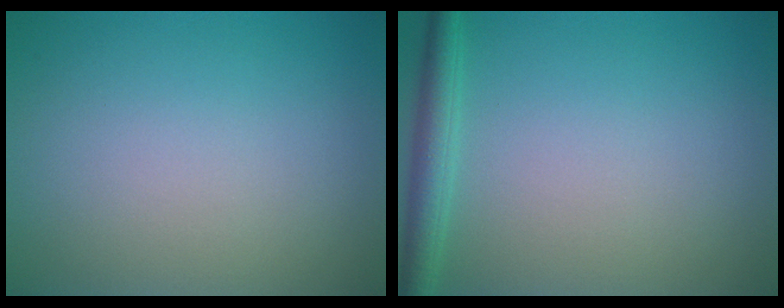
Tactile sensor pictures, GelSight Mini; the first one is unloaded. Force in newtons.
{"total": 2.5, "press": 2.5, "slide": 0.1}